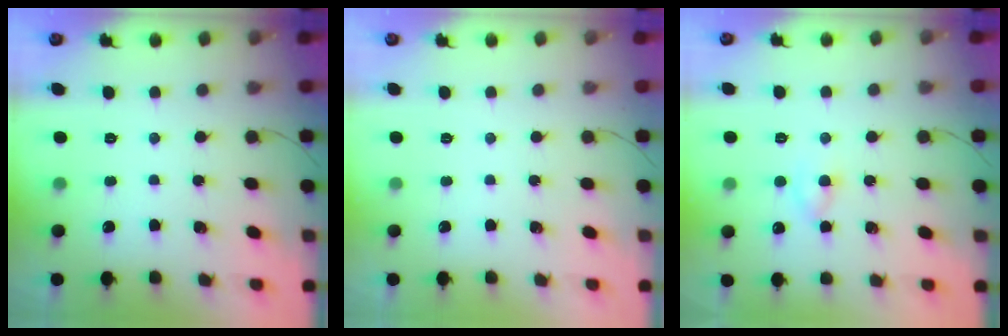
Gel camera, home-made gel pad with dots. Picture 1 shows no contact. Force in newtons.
{"total": 0.0}
{"total": 2.5, "press": 2.2, "slide": 1.1}